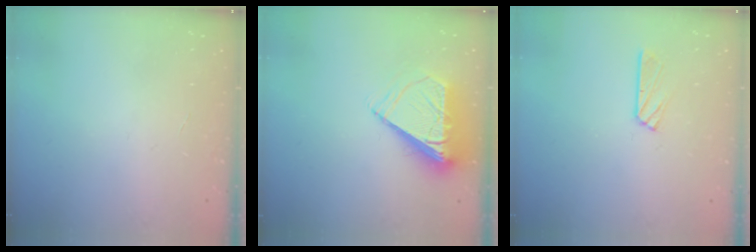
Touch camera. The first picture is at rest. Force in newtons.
{"total": 8.5, "press": 8.4, "slide": 1.2}
{"total": 6.1, "press": 6.1, "slide": 0.3}